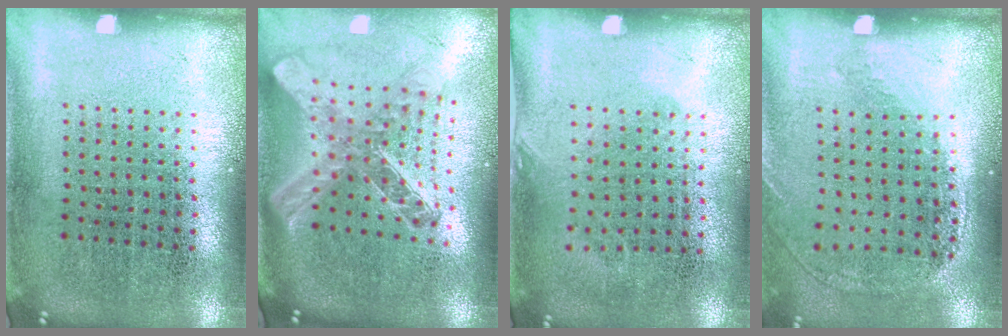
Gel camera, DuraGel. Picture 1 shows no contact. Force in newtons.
{"total": 2.5, "press": 2.0, "slide": 1.6}
{"total": 0.8, "press": 0.6, "slide": 0.5}
{"total": 1.2, "press": 1.0, "slide": 0.8}